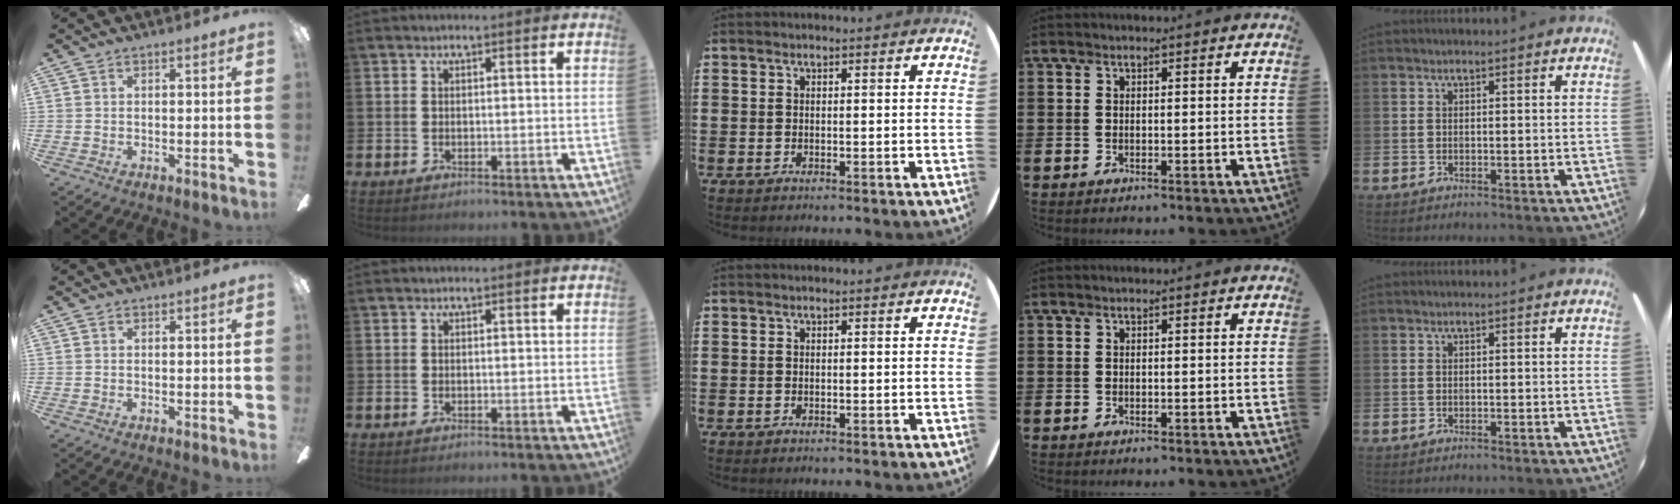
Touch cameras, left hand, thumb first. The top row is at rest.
{}